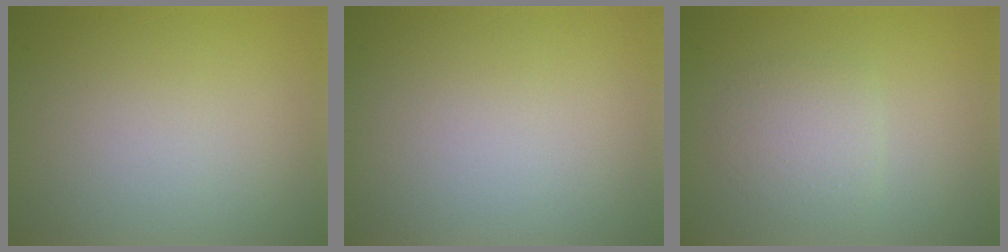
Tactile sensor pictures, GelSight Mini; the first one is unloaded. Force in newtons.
{"total": 0.0}
{"total": 2.3, "press": 2.3, "slide": 0.1}